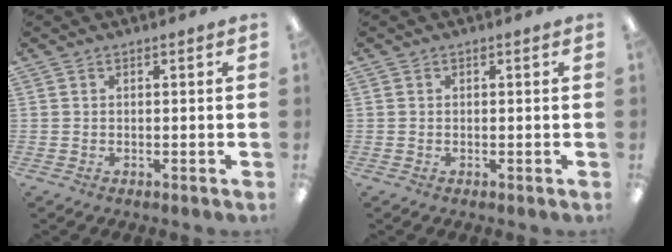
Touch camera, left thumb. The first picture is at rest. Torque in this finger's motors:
{"motor_torque": [0.09, -0.02, -0.04, -0.01, -0.01]}